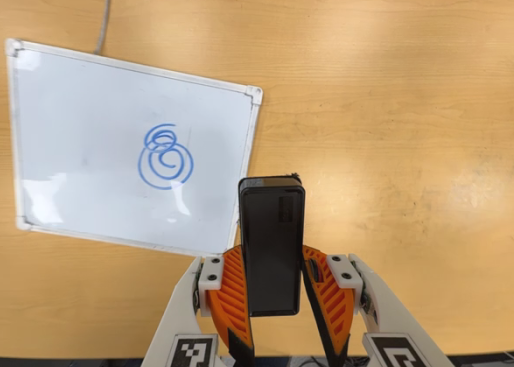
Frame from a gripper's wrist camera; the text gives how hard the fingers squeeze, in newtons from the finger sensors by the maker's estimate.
{"total": 5.9, "left": 6.0, "right": 5.9}